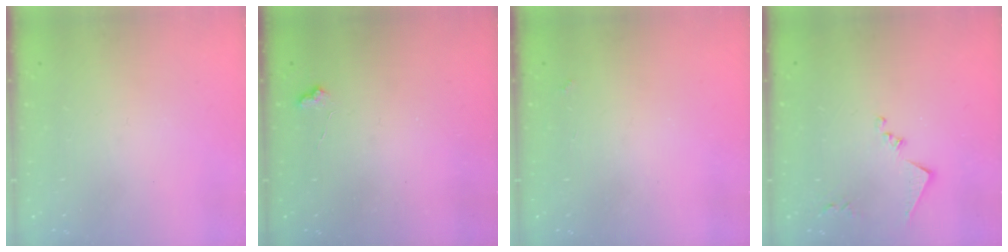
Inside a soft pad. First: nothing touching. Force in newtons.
{"total": 5.2, "press": 5.1, "slide": 0.7}
{"total": 1.4, "press": 1.3, "slide": 0.4}
{"total": 9.9, "press": 9.9, "slide": 0.8}